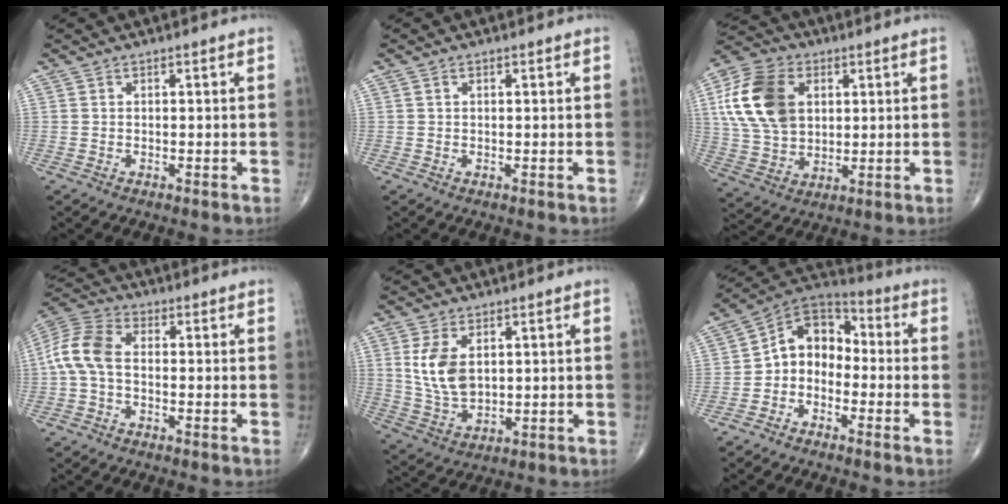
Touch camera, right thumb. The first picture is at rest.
{"total": 0.6, "force": [0.2, 0.4, 0.4], "torque": [-0.009, 0.002, 0.004]}
{"total": 16.7, "force": [4.0, 11.6, 11.3], "torque": [-0.209, 0.001, 0.076]}
{"total": 8.6, "force": [-0.8, 5.1, 6.8], "torque": [-0.146, 0.025, -0.027]}
{"total": 9.0, "force": [2.3, 5.4, 6.8], "torque": [-0.125, -0.013, 0.057]}
{"total": 9.9, "force": [-2.1, 7.7, 5.8], "torque": [-0.068, 0.053, -0.058]}